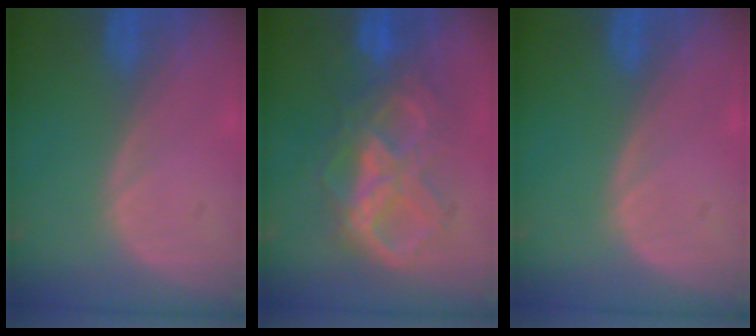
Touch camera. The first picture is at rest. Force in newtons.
{"total": 9.3, "press": 9.2, "slide": 0.9}
{"total": 0.0}